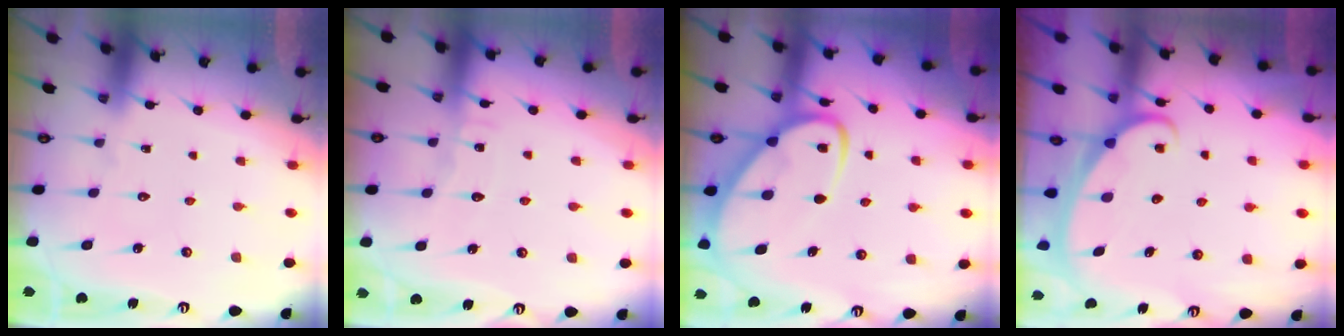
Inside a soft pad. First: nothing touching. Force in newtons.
{"total": 4.4, "press": 4.3, "slide": 0.5}
{"total": 10.0, "press": 10.0, "slide": 0.8}
{"total": 2.5, "press": 2.5, "slide": 0.4}